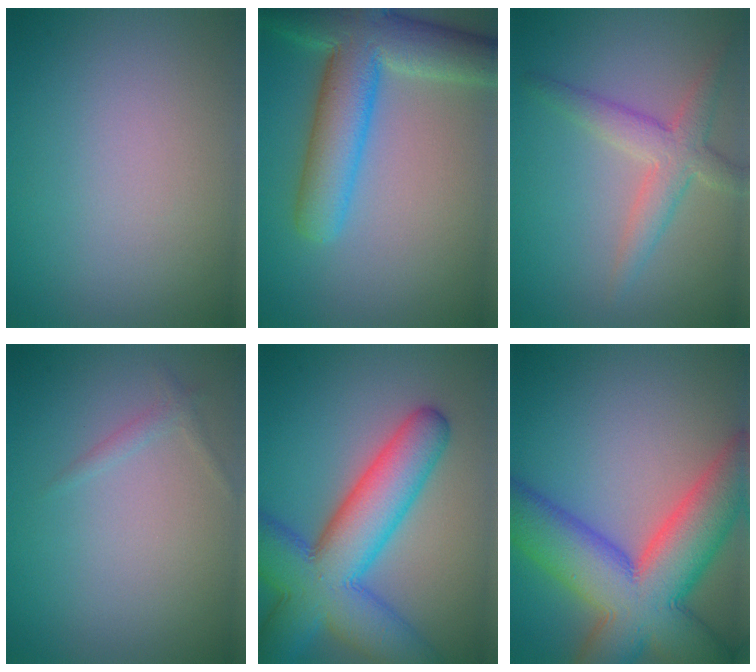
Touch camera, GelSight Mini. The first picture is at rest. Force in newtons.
{"total": 9.2, "press": 9.2, "slide": 0.5}
{"total": 3.5, "press": 3.5, "slide": 0.3}
{"total": 0.9, "press": 0.9, "slide": 0.0}
{"total": 11.1, "press": 11.1, "slide": 0.4}
{"total": 13.1, "press": 13.1, "slide": 0.7}